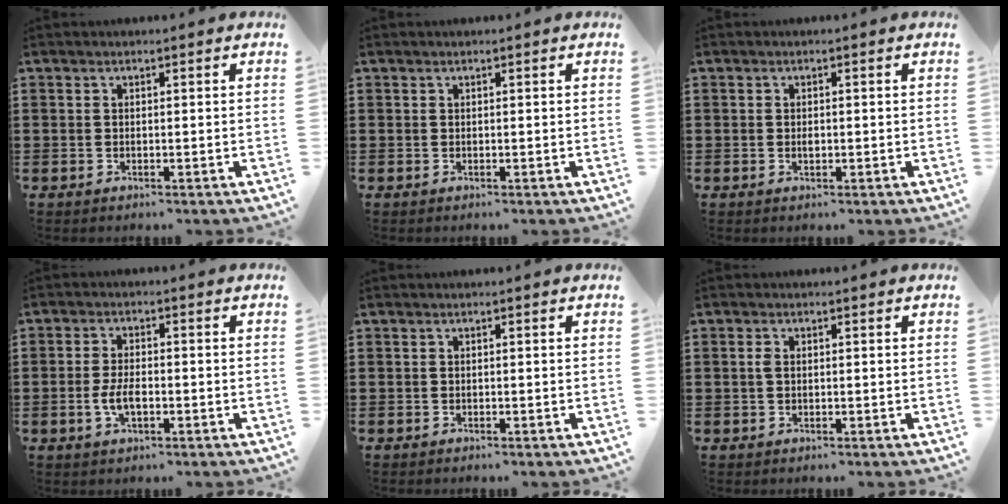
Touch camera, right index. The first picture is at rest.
{"total": 0.0}
{"total": 1.1, "force": [-0.2, 0.5, 0.9], "torque": [-0.018, 0.000, -0.003]}
{"total": 4.1, "force": [-1.1, 1.8, 3.5], "torque": [-0.076, 0.001, -0.022]}
{"total": 0.0}
{"total": 1.2, "force": [0.1, 0.6, 1.1], "torque": [-0.023, 0.003, 0.000]}